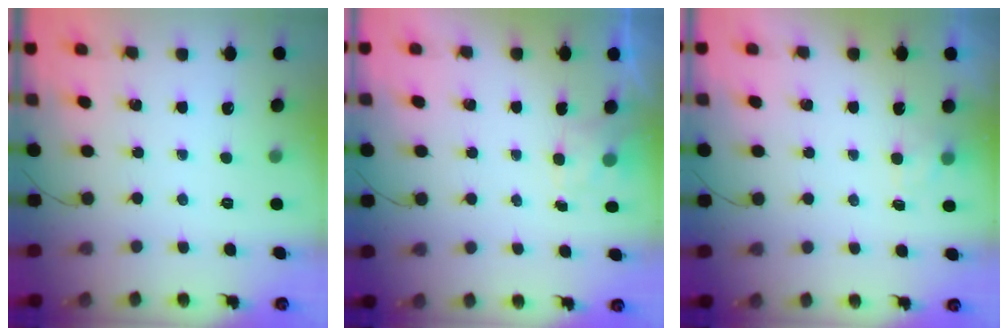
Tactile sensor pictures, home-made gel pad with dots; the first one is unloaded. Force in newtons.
{"total": 1.4, "press": 0.7, "slide": 1.2}
{"total": 2.0, "press": 1.5, "slide": 1.3}